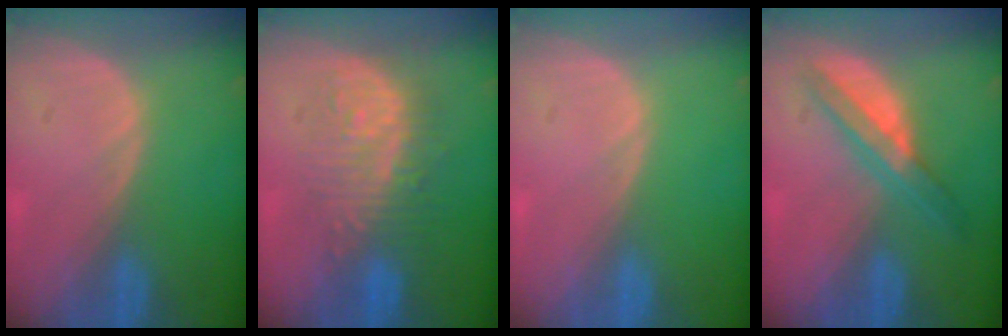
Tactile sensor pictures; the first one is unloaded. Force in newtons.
{"total": 9.1, "press": 8.9, "slide": 2.1}
{"total": 0.0}
{"total": 5.9, "press": 5.4, "slide": 2.3}